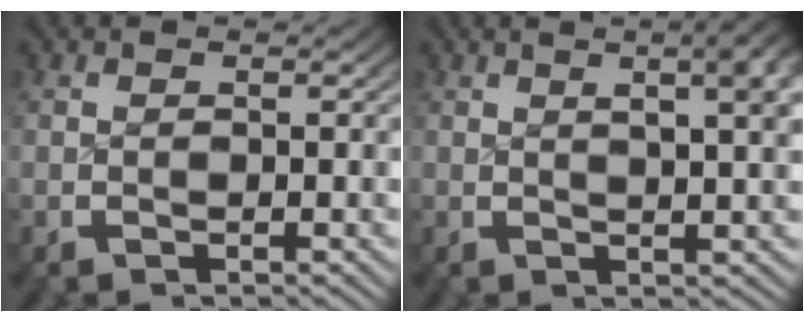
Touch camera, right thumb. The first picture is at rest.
{"total": 7.0, "force": [2.6, 2.8, 5.9], "torque": [-0.054, 0.016, 0.032]}